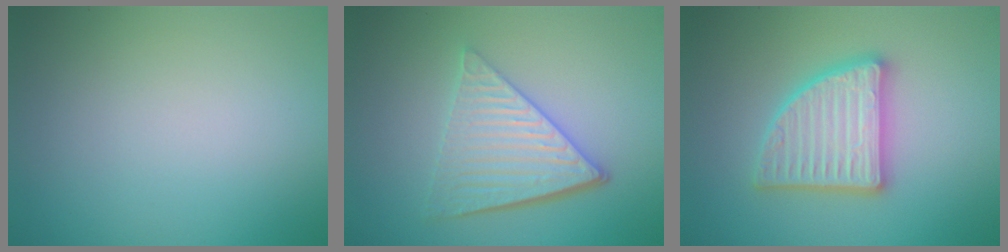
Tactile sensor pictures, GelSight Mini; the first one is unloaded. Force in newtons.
{"total": 5.4, "press": 3.9, "slide": 3.7}
{"total": 5.0, "press": 4.9, "slide": 0.8}